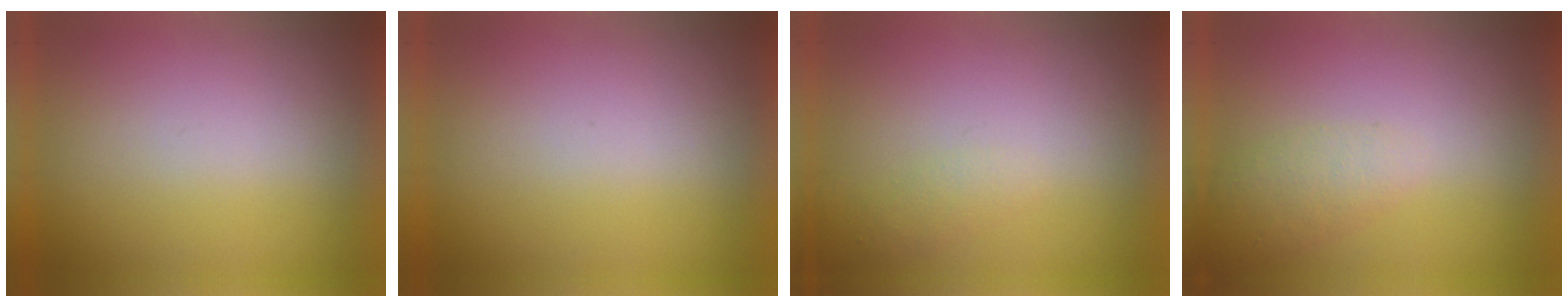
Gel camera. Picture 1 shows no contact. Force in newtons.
{"total": 0.0}
{"total": 1.1}
{"total": 2.0}